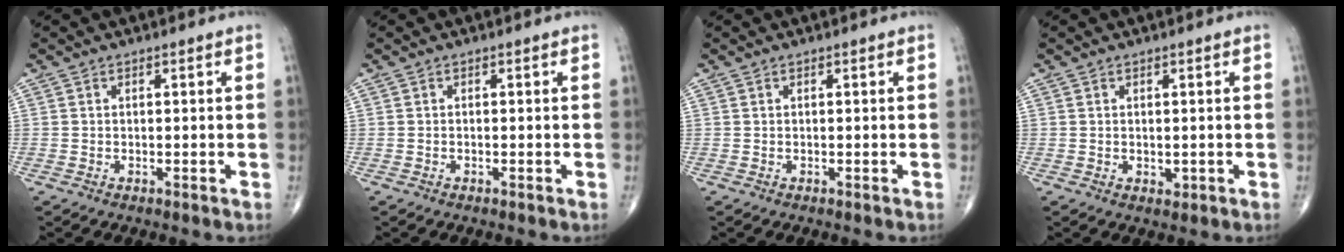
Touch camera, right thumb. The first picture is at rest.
{"total": 0.0}
{"total": 0.0}
{"total": 1.3, "force": [-0.1, 0.9, 0.9], "torque": [-0.012, -0.003, 0.003]}